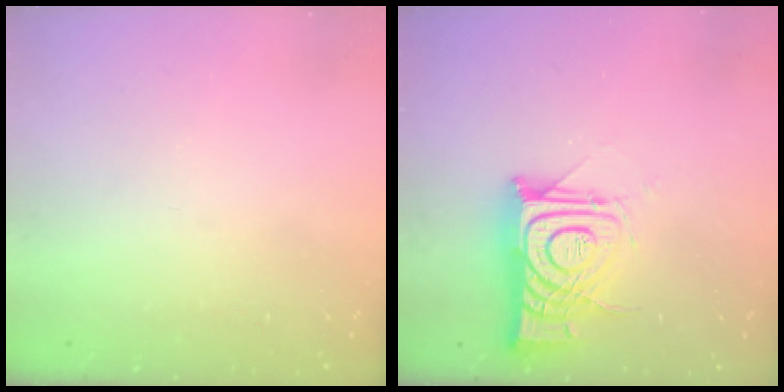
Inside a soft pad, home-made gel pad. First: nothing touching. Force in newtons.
{"total": 14.0, "press": 14.0, "slide": 1.4}